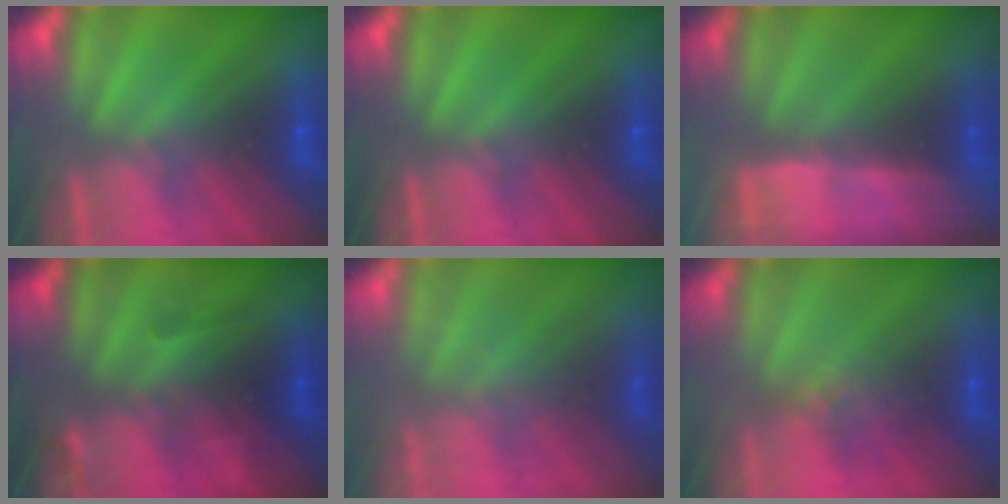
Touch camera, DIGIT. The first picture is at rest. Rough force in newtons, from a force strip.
{"total": 0.0}
{"total": 6.6}
{"total": 2.4}
{"total": 2.1}
{"total": 3.8}